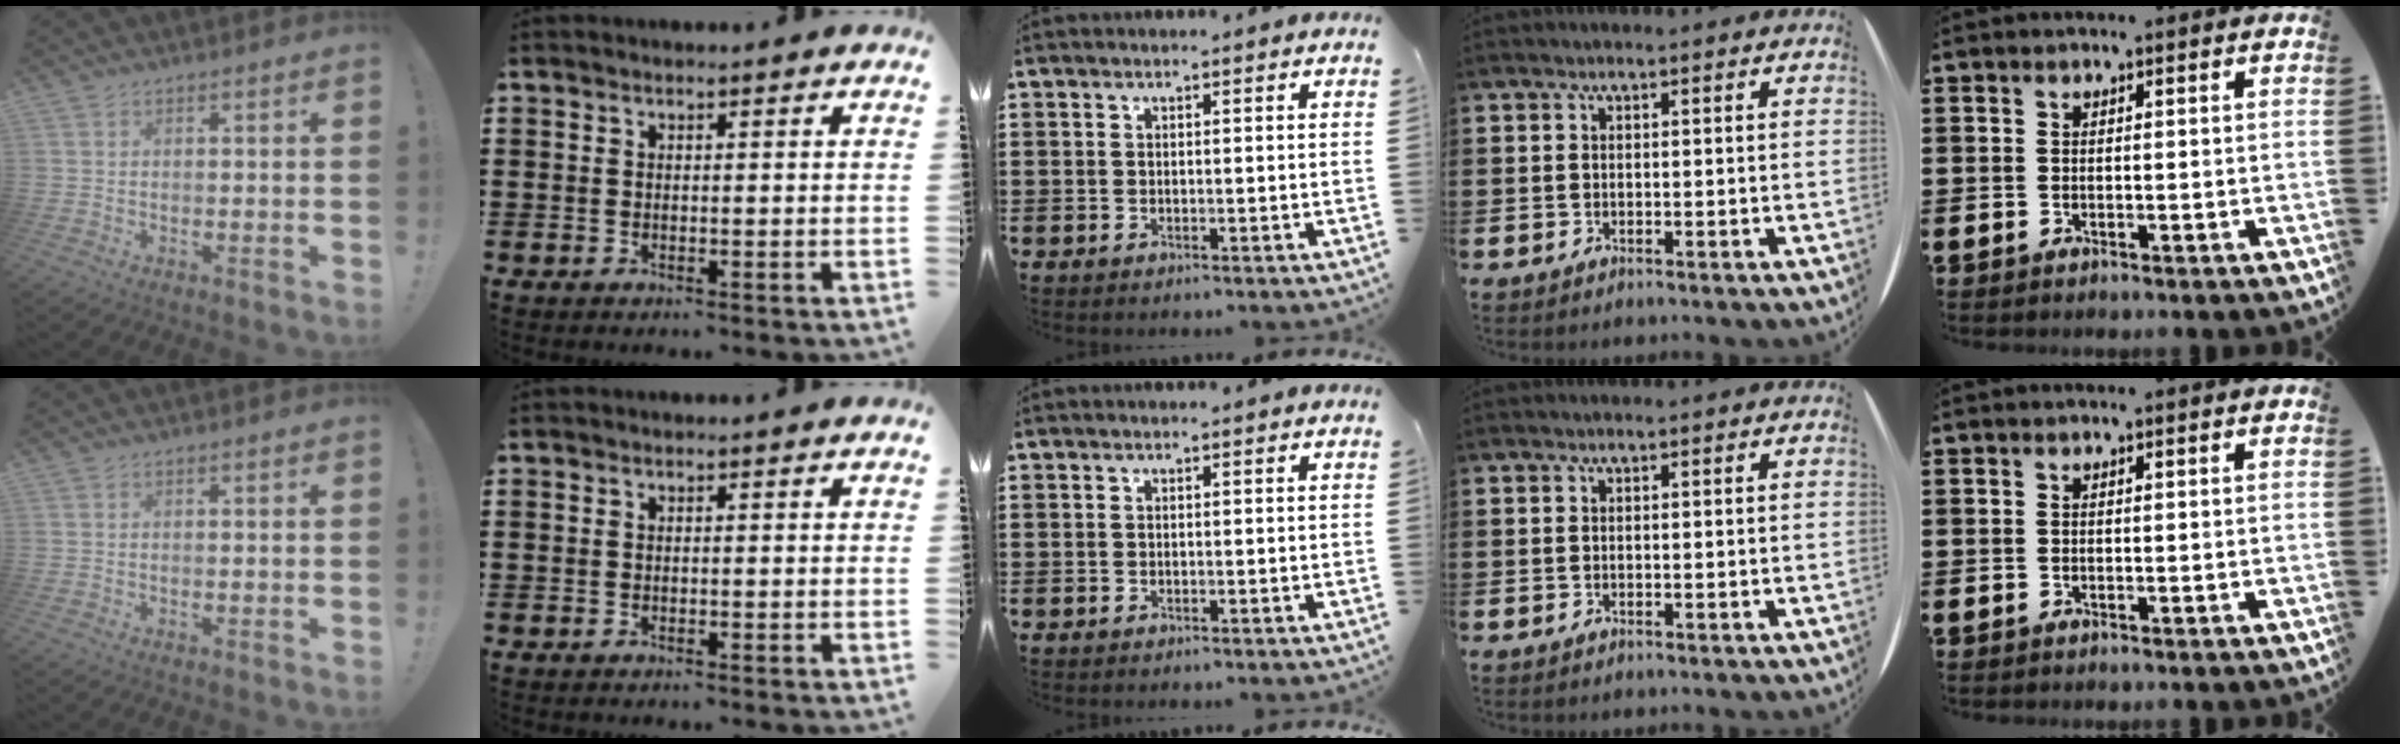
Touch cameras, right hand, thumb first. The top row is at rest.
{}